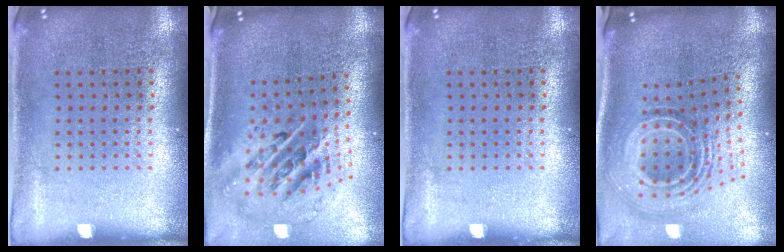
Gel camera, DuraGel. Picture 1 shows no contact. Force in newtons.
{"total": 2.5, "press": 1.8, "slide": 1.8}
{"total": 0.0}
{"total": 2.3, "press": 1.5, "slide": 1.7}